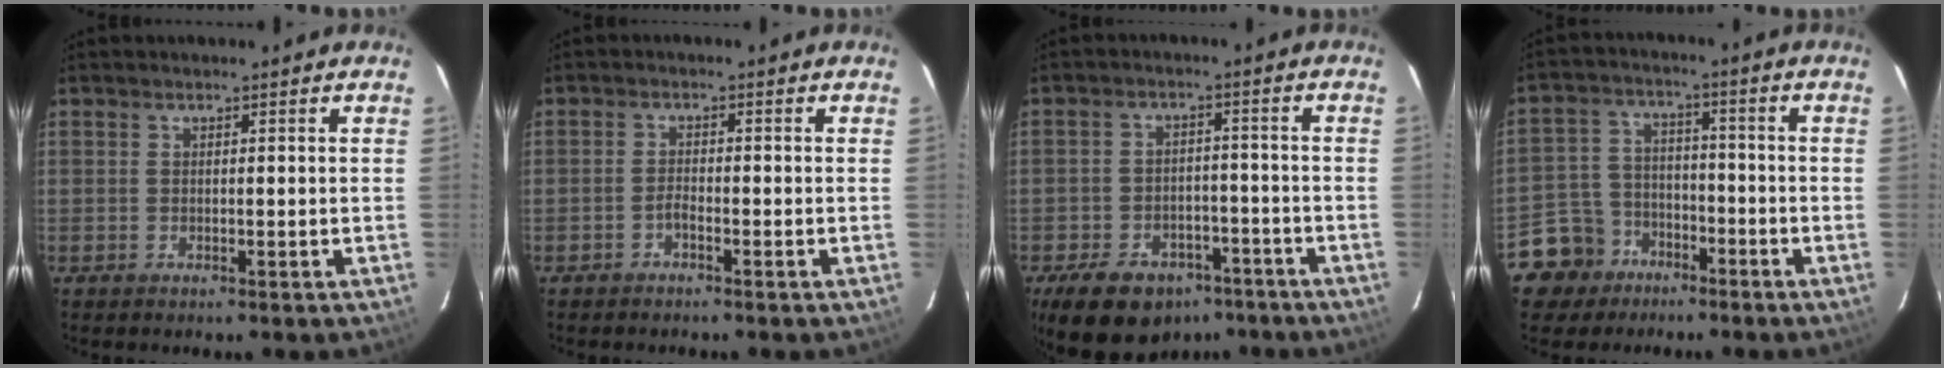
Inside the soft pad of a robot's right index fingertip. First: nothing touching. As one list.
[{"total": 1.3, "force": [-1.1, 0.2, 0.7], "torque": [-0.017, 0.004, -0.024]}, {"total": 15.1, "force": [-10.1, 9.1, 6.6], "torque": [-0.154, 0.012, -0.134]}, {"total": 9.0, "force": [-5.6, 7.0, 1.1], "torque": [-0.047, 0.028, -0.090]}]